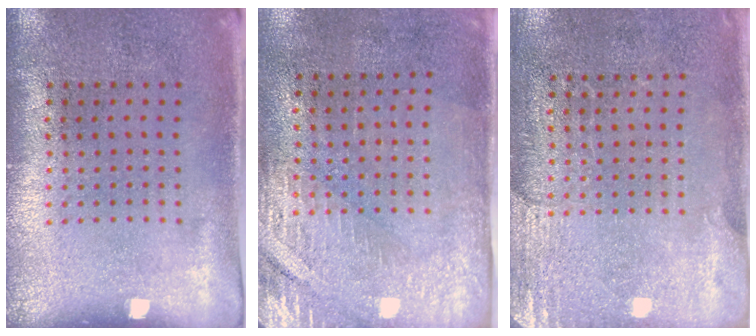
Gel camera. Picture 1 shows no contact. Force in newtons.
{"total": 2.8, "press": 2.4, "slide": 1.4}
{"total": 2.7, "press": 2.4, "slide": 1.2}